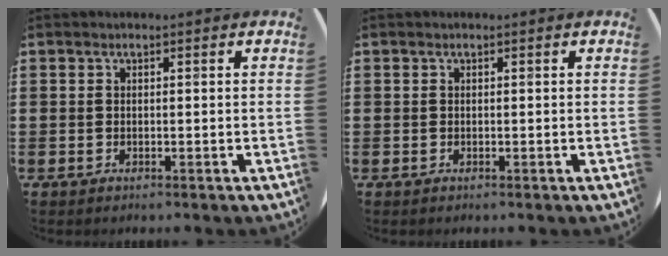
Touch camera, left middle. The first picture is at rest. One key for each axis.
{"total": 0.0}